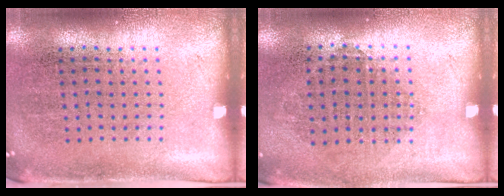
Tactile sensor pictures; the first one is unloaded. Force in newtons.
{"total": 0.8, "press": 0.8, "slide": 0.3}